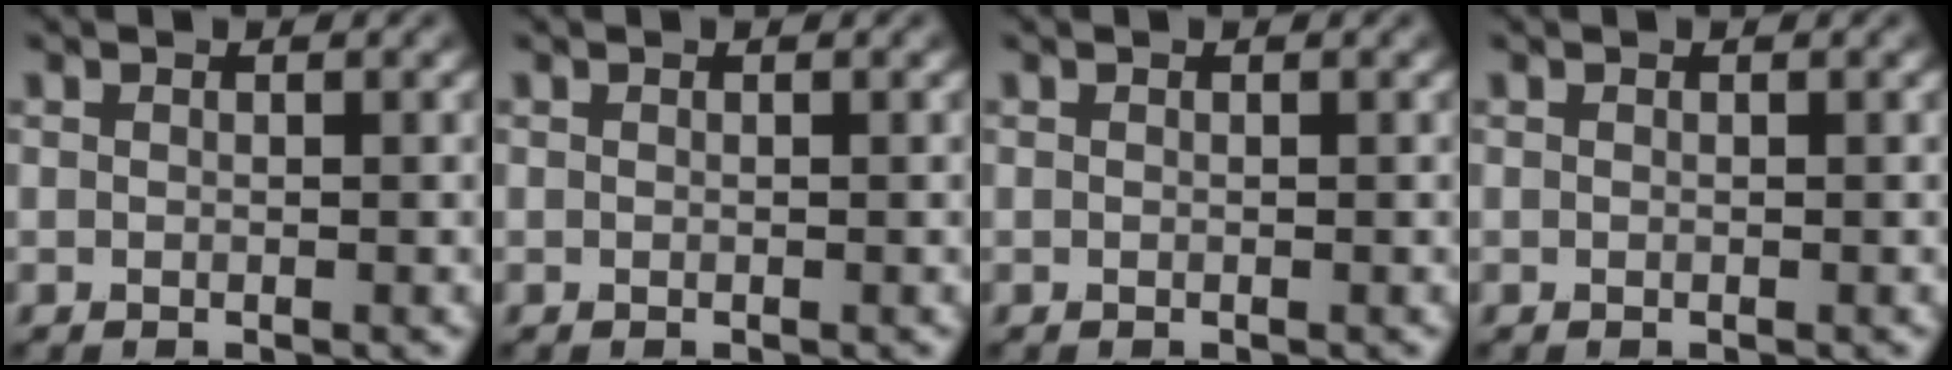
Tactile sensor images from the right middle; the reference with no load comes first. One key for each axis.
{"total": 0.0}
{"total": 0.0}
{"total": 0.0}